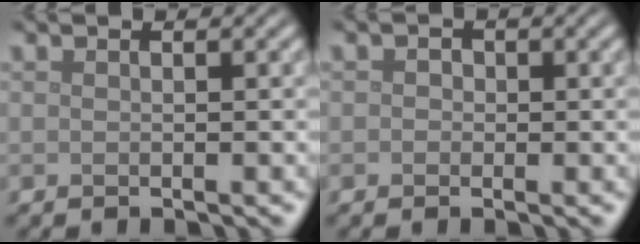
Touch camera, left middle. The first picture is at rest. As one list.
[{"total": 1.0, "force": [0.1, 0.9, 0.3], "torque": [0.001, -0.003, -0.006]}]